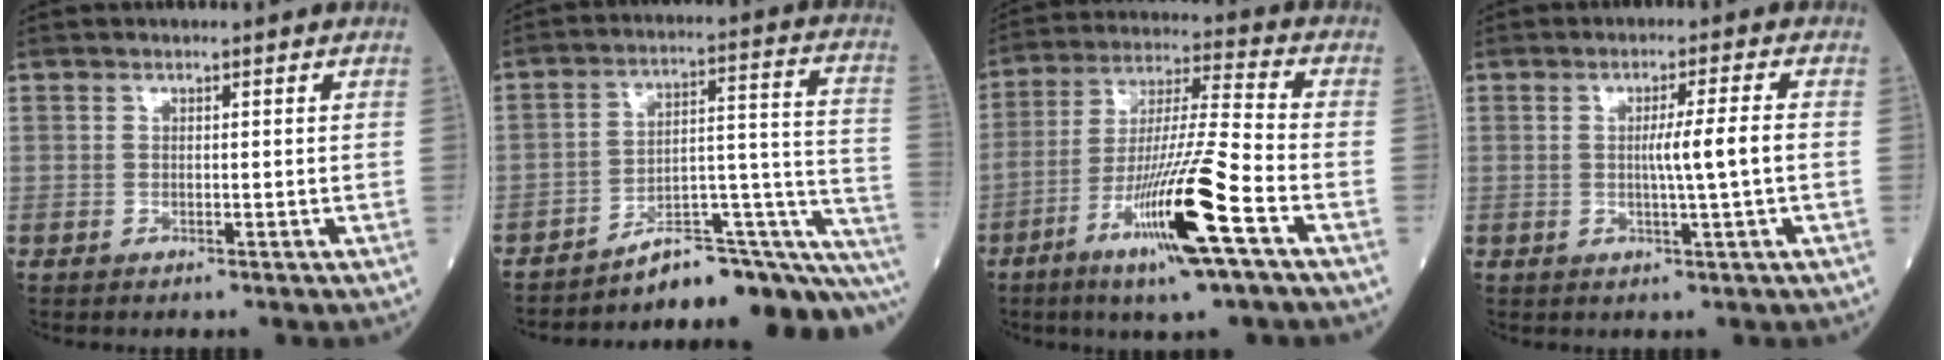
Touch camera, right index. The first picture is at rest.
{"total": 17.9, "force": [-15.7, 2.3, 8.3], "torque": [-0.047, 0.067, -0.217]}
{"total": 15.3, "force": [-7.1, -0.4, 13.6], "torque": [-0.267, -0.017, -0.128]}
{"total": 4.6, "force": [-0.3, -0.9, 4.5], "torque": [-0.076, -0.002, -0.005]}